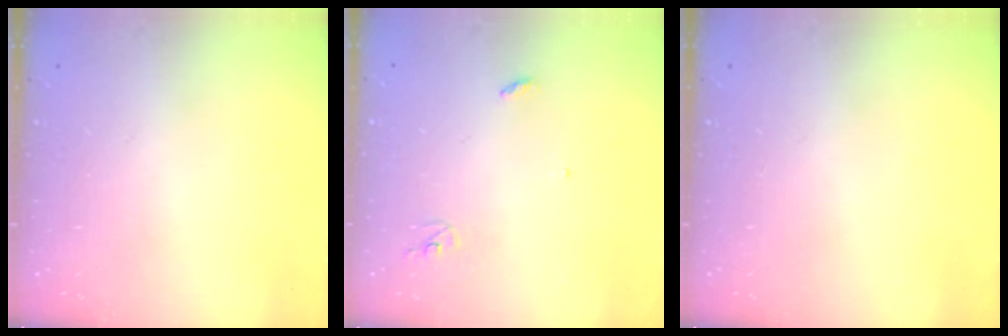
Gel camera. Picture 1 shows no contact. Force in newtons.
{"total": 3.0, "press": 2.9, "slide": 0.2}
{"total": 0.0}